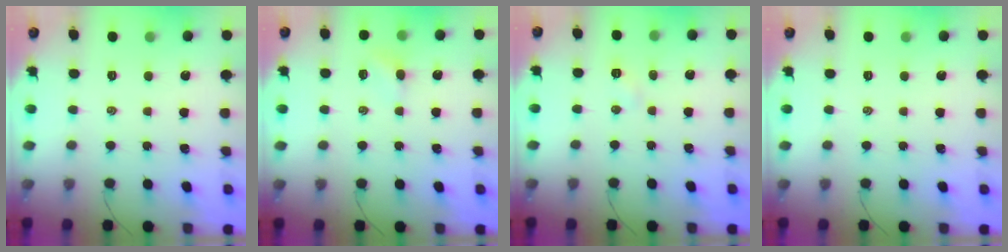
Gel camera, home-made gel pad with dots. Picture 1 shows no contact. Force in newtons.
{"total": 3.7, "press": 3.5, "slide": 1.2}
{"total": 2.4, "press": 2.3, "slide": 0.8}
{"total": 0.0}